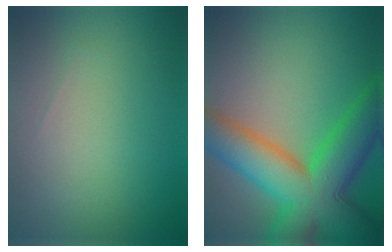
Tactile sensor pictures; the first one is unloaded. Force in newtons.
{"total": 12.3, "press": 12.3, "slide": 0.4}